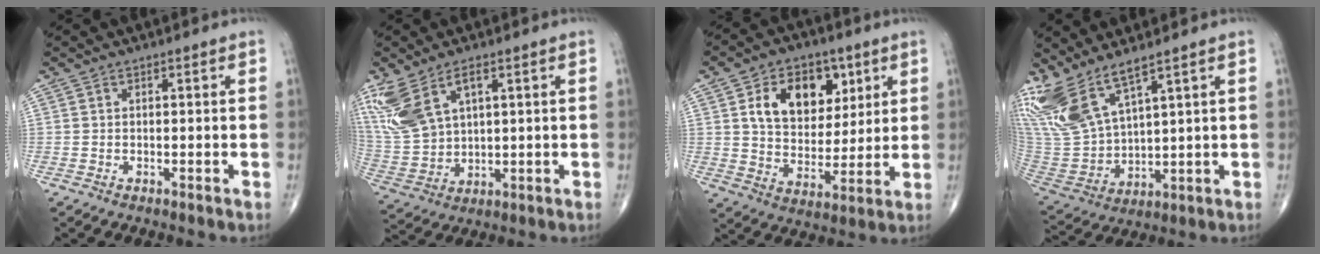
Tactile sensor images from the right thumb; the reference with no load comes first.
{"total": 12.4, "force": [6.1, 6.6, 8.6], "torque": [-0.190, -0.012, 0.140]}
{"total": 15.0, "force": [5.6, 10.4, 9.3], "torque": [-0.100, -0.019, 0.100]}
{"total": 13.9, "force": [9.8, 4.1, 9.0], "torque": [-0.194, -0.047, 0.217]}